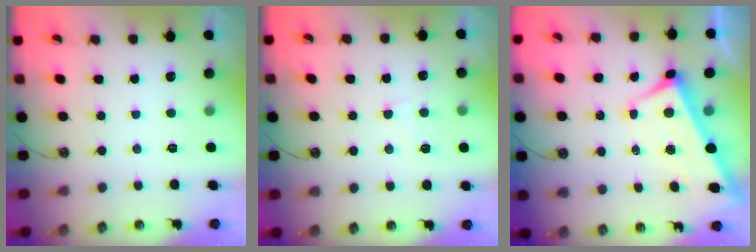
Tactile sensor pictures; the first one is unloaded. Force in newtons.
{"total": 4.2, "press": 4.2, "slide": 0.4}
{"total": 2.7, "press": 2.5, "slide": 0.9}